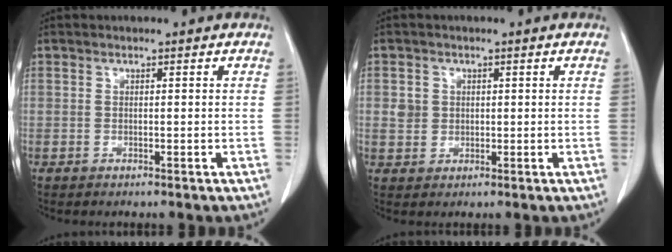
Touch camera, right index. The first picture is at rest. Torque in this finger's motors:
{"motor_torque": [0.32, 0.05, 0.11, 0.03]}